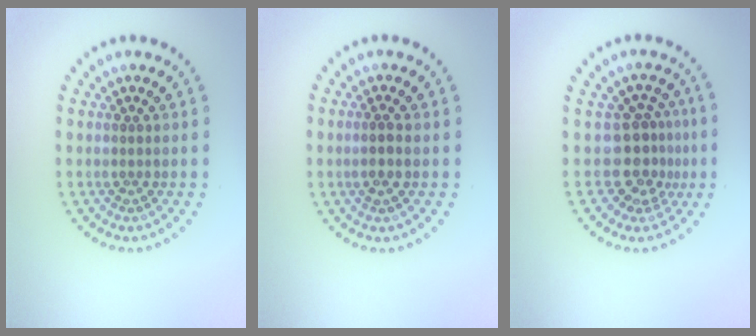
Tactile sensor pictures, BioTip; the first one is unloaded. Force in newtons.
{"total": 1.1, "press": 0.9, "slide": 0.6}
{"total": 3.3, "press": 2.4, "slide": 2.3}